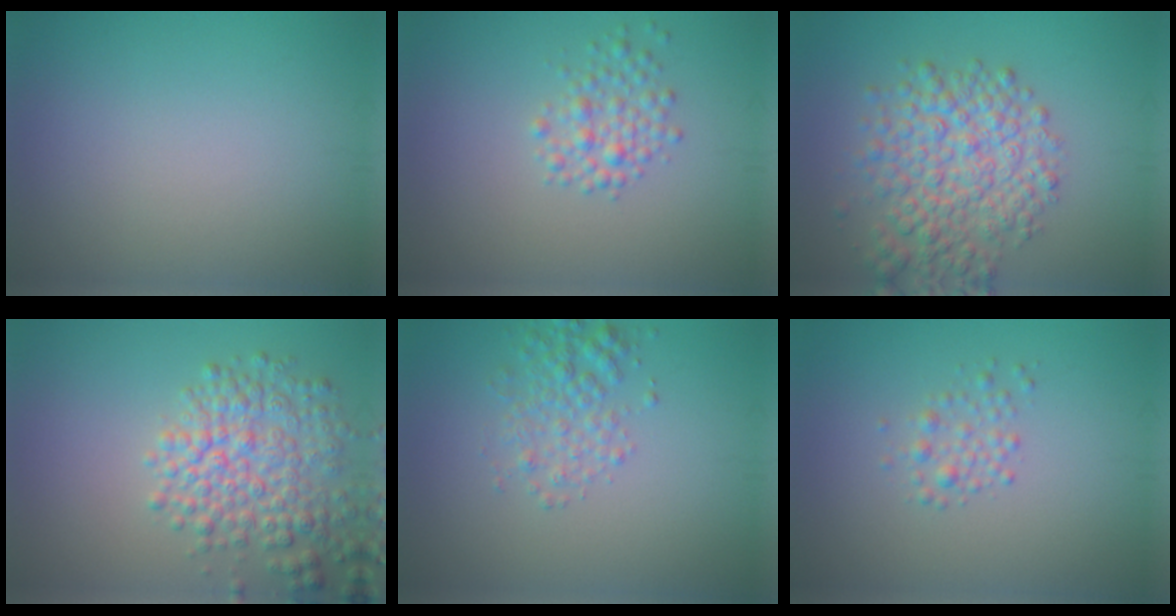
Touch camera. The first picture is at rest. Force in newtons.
{"total": 2.4, "press": 2.4, "slide": 0.1}
{"total": 6.5, "press": 6.5, "slide": 0.2}
{"total": 5.8, "press": 5.8, "slide": 0.3}
{"total": 2.9, "press": 2.9, "slide": 0.1}
{"total": 1.6, "press": 1.6, "slide": 0.0}